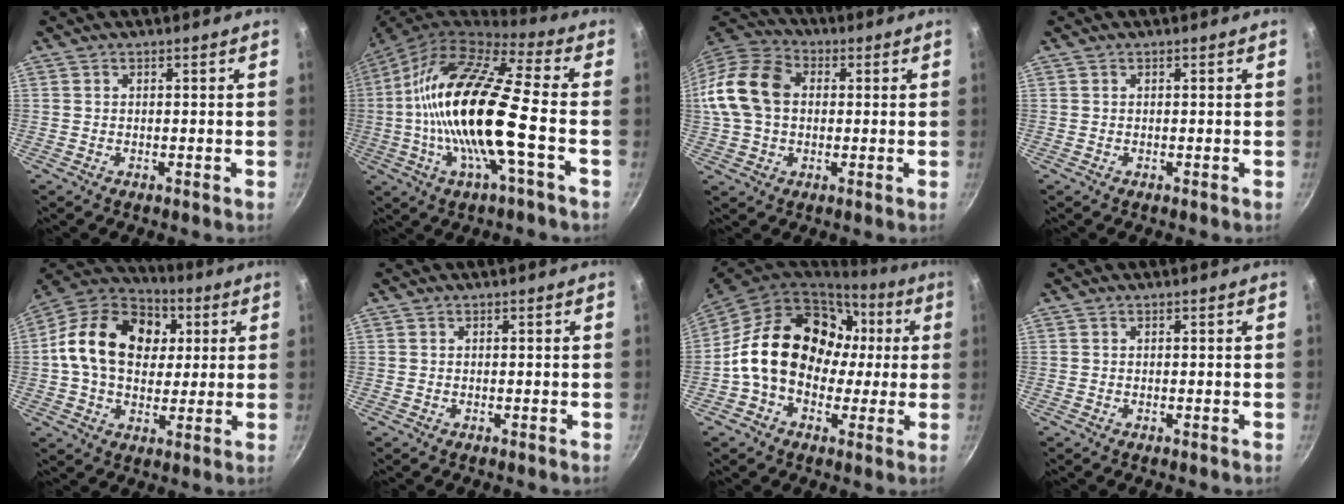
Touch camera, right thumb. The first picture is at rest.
{"total": 21.4, "force": [-2.8, 5.7, 20.5], "torque": [-0.389, 0.033, -0.071]}
{"total": 15.7, "force": [1.4, 11.5, 10.6], "torque": [-0.193, 0.032, 0.010]}
{"total": 0.0}
{"total": 20.5, "force": [3.9, 15.0, 13.4], "torque": [-0.205, 0.017, 0.052]}
{"total": 0.0}
{"total": 20.1, "force": [1.3, 15.5, 12.7], "torque": [-0.179, 0.043, 0.016]}
{"total": 0.0}